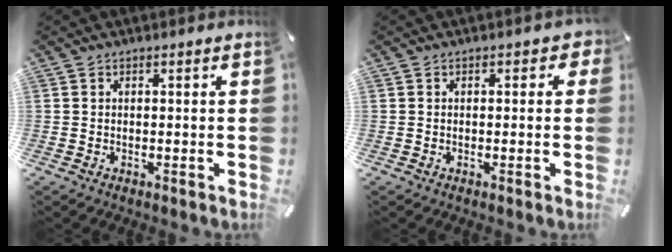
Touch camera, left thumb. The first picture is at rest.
{"total": 1.5, "force": [-0.3, 1.1, 1.0], "torque": [-0.010, 0.003, -0.008]}